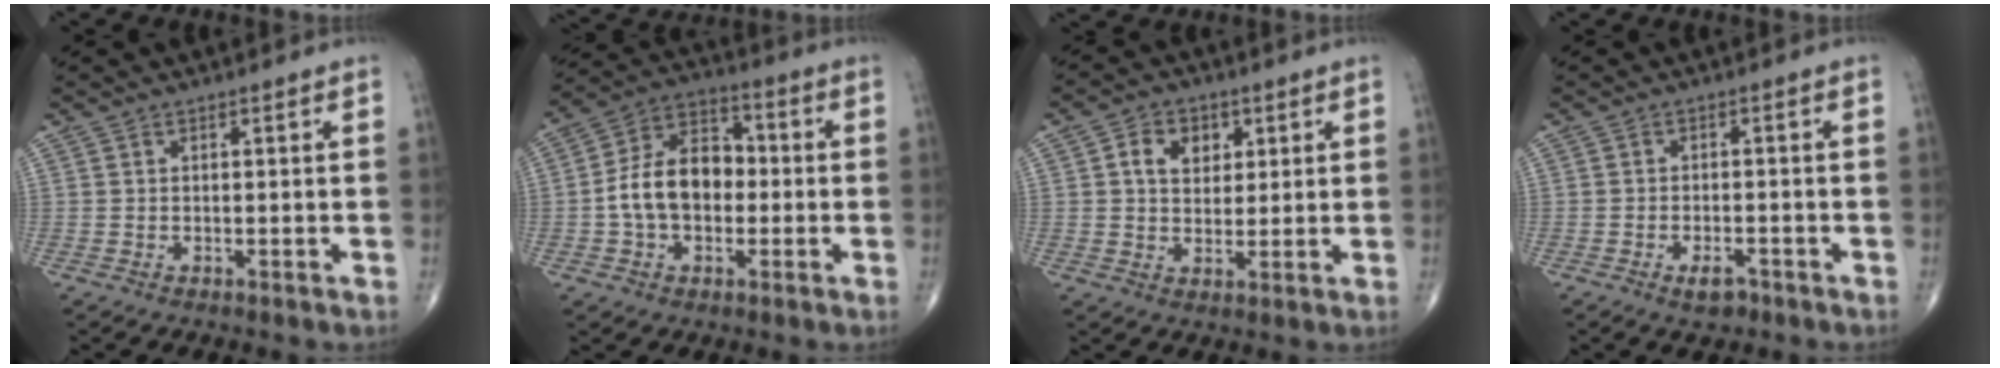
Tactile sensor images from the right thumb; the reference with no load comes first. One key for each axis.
{"total": 12.7, "fx": -1.1, "fy": 8.6, "fz": 9.2, "tx": -0.146, "ty": 0.037, "tz": -0.030}
{"total": 6.3, "fx": 2.0, "fy": 4.7, "fz": 3.7, "tx": -0.039, "ty": -0.003, "tz": 0.032}
{"total": 3.1, "fx": -1.9, "fy": 1.5, "fz": 2.0, "tx": -0.028, "ty": 0.006, "tz": -0.029}